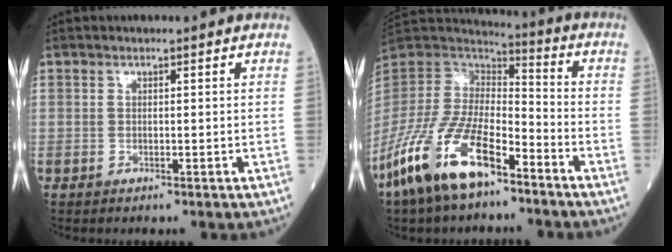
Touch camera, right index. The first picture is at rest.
{"total": 16.9, "force": [-10.6, 5.8, 11.7], "torque": [-0.251, -0.017, -0.208]}